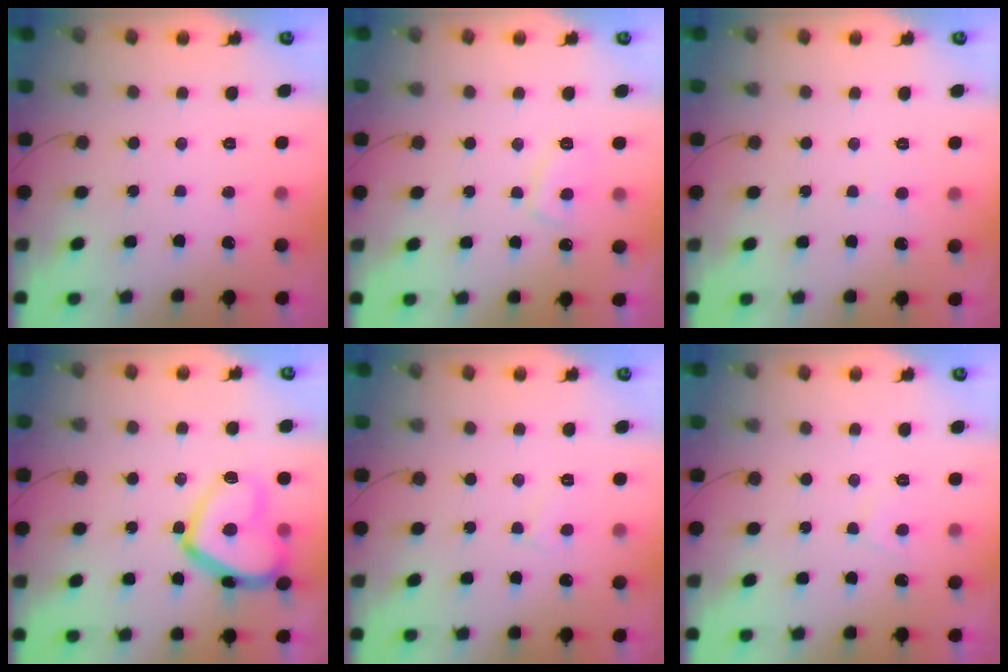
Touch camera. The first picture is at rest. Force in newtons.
{"total": 4.5, "press": 4.4, "slide": 0.8}
{"total": 2.4, "press": 2.4, "slide": 0.4}
{"total": 14.6, "press": 14.5, "slide": 1.4}
{"total": 2.9, "press": 2.9, "slide": 0.3}
{"total": 4.7, "press": 4.7, "slide": 0.4}